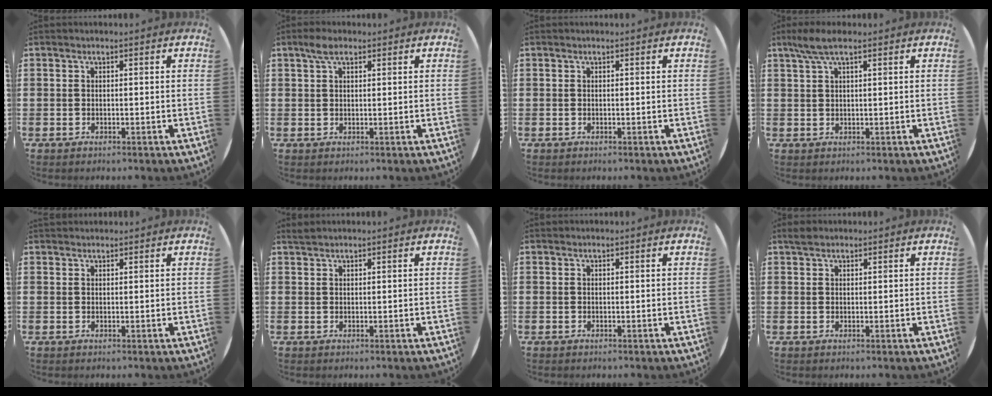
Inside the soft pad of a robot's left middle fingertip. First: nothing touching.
{"total": 2.7, "force": [1.7, 1.2, 1.7], "torque": [-0.030, 0.004, 0.028]}
{"total": 0.0}
{"total": 3.3, "force": [2.1, 0.5, 2.5], "torque": [-0.053, 0.006, 0.037]}
{"total": 0.6, "force": [0.6, 0.0, -0.2], "torque": [0.004, 0.003, 0.011]}
{"total": 0.8, "force": [0.8, 0.0, 0.1], "torque": [-0.003, 0.000, 0.017]}
{"total": 0.0}
{"total": 1.3, "force": [1.1, 0.5, 0.4], "torque": [-0.002, 0.002, 0.019]}